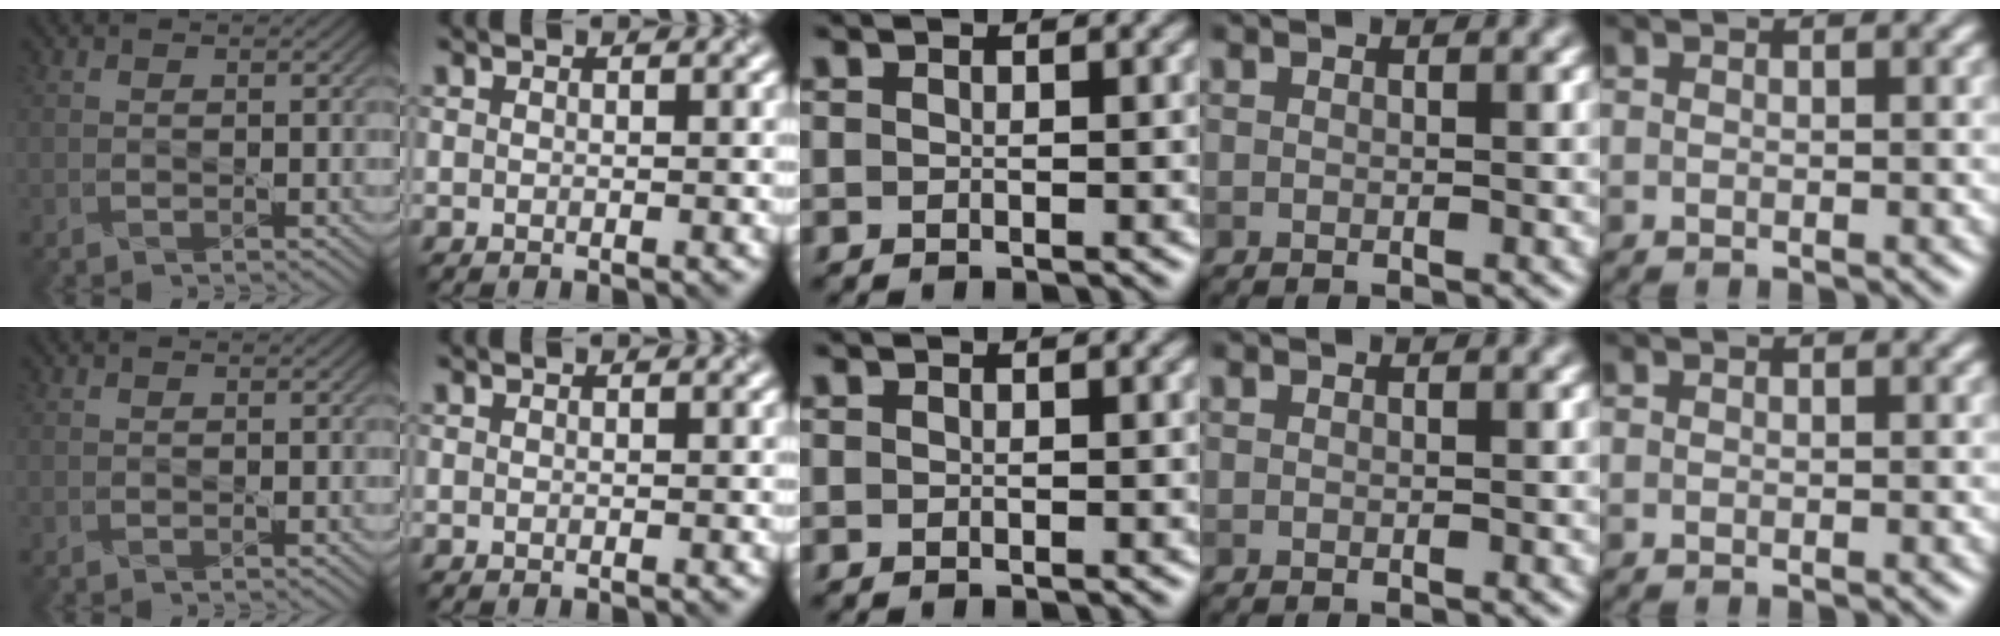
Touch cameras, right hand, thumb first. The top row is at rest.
{}